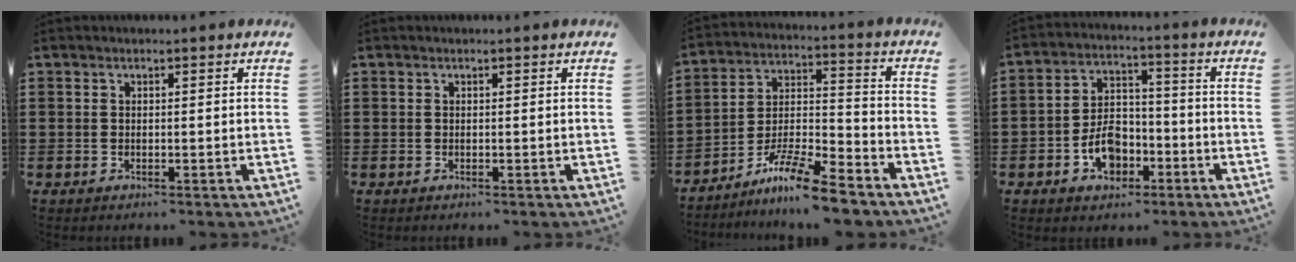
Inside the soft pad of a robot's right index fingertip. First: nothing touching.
{"total": 0.0}
{"total": 10.3, "force": [-8.8, 0.8, 5.3], "torque": [-0.100, 0.016, -0.173]}
{"total": 6.9, "force": [-3.1, 4.8, 3.9], "torque": [-0.070, 0.009, -0.058]}